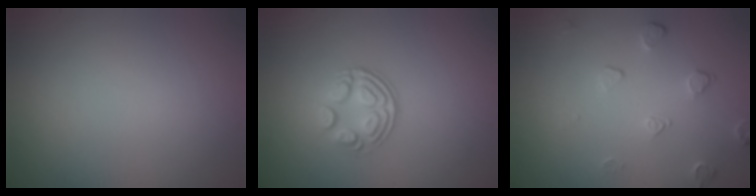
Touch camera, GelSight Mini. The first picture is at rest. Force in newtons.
{"total": 3.5, "press": 2.4, "slide": 2.5}
{"total": 1.6, "press": 1.1, "slide": 1.2}